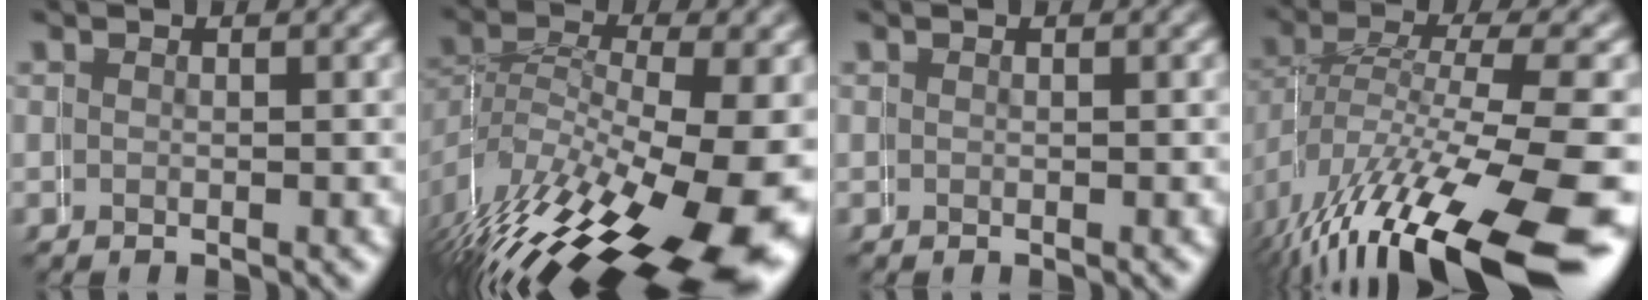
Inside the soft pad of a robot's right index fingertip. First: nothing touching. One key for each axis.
{"total": 10.9, "fx": -3.5, "fy": 5.5, "fz": 8.7, "tx": -0.138, "ty": -0.022, "tz": -0.035}
{"total": 0.0}
{"total": 9.4, "fx": -4.6, "fy": 4.0, "fz": 7.2, "tx": -0.132, "ty": -0.024, "tz": -0.052}